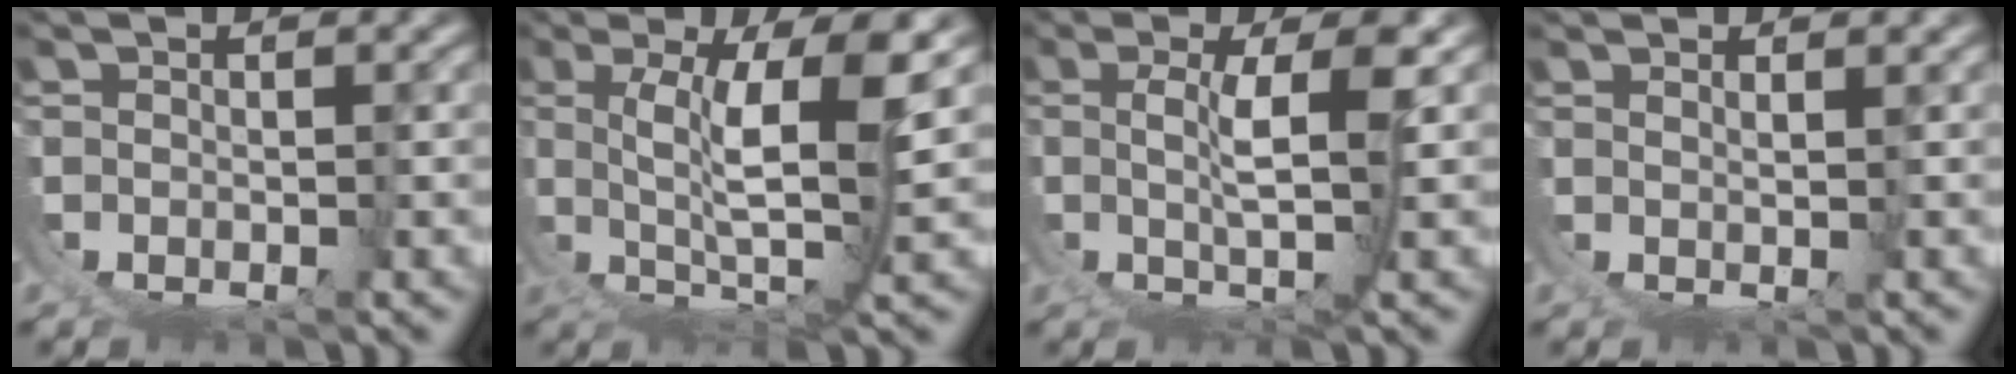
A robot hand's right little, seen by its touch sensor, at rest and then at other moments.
{"total": 7.2, "force": [1.7, 0.0, 7.0], "torque": [-0.102, -0.016, 0.044]}
{"total": 5.5, "force": [1.2, -1.0, 5.3], "torque": [-0.079, -0.012, 0.031]}
{"total": 1.9, "force": [1.2, -1.3, 0.6], "torque": [-0.004, -0.009, 0.030]}